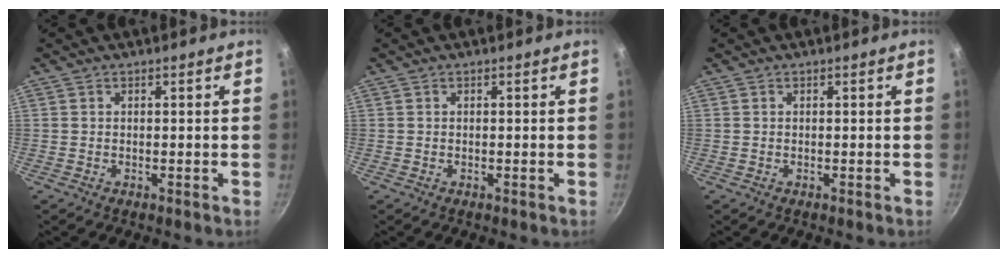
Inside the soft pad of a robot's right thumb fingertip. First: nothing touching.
{"total": 0.0}
{"total": 0.0}